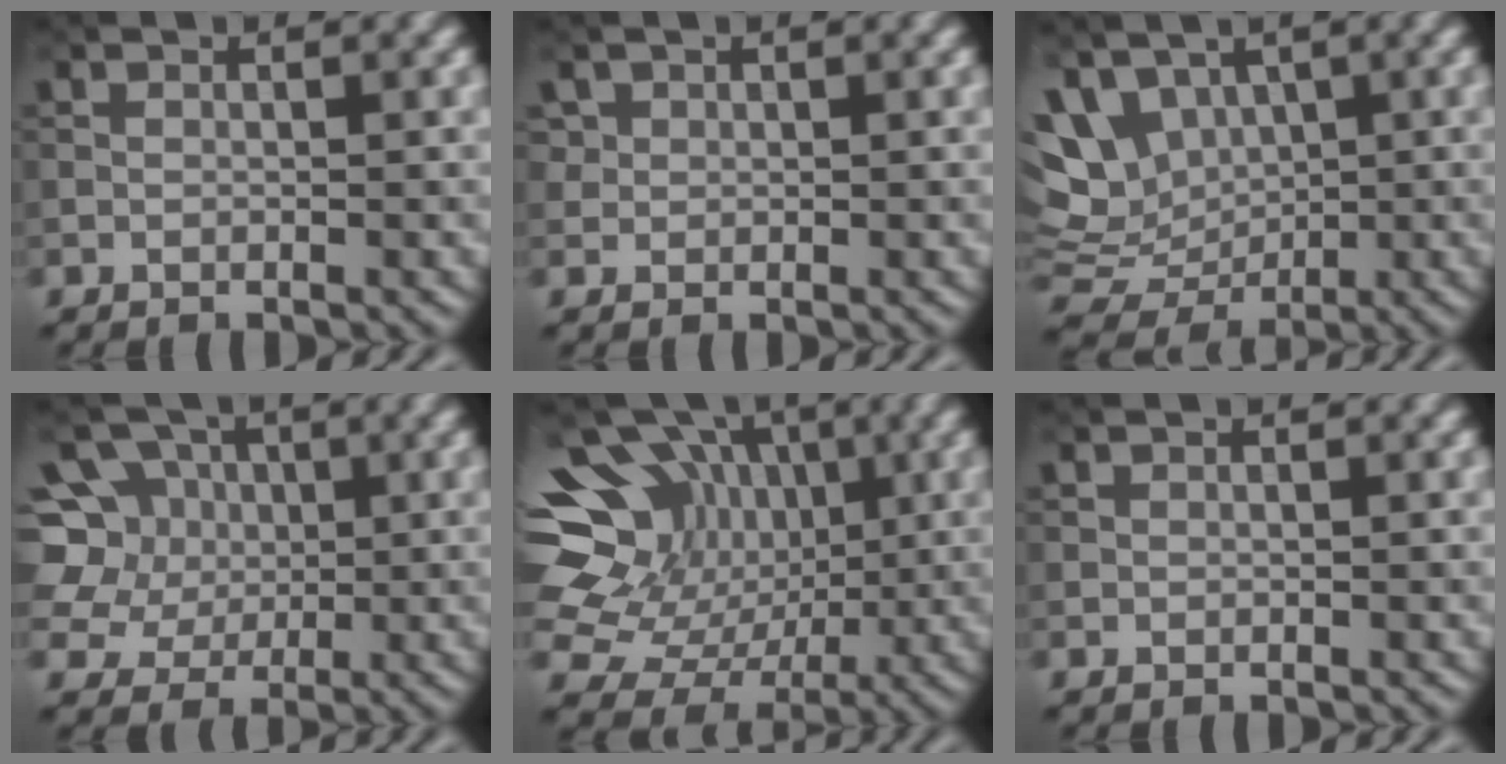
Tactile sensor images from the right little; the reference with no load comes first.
{"total": 1.2, "force": [0.5, 1.1, 0.2], "torque": [-0.004, -0.003, 0.012]}
{"total": 8.0, "force": [2.9, 5.8, 4.6], "torque": [-0.098, 0.011, 0.060]}
{"total": 7.7, "force": [1.7, 6.8, 3.2], "torque": [-0.075, 0.029, 0.015]}
{"total": 16.1, "force": [3.2, 13.8, 7.6], "torque": [-0.192, 0.039, 0.051]}
{"total": 0.0}